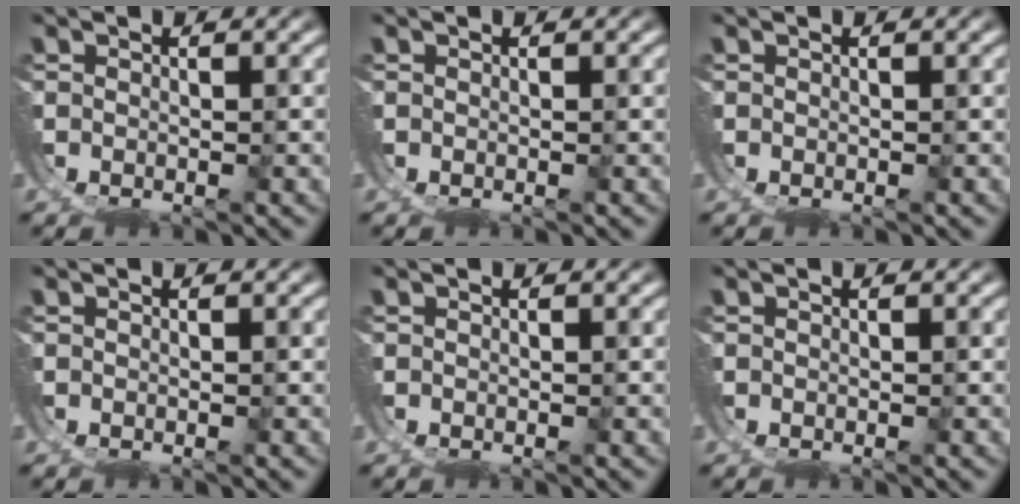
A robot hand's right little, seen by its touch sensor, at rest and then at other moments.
{"total": 0.0}
{"total": 0.0}
{"total": 0.0}
{"total": 0.0}
{"total": 0.0}